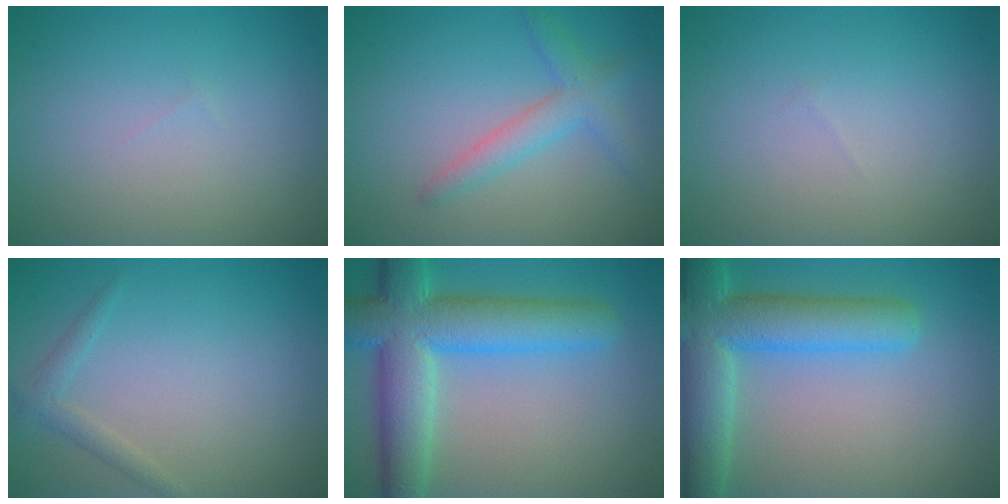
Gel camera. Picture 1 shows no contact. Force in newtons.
{"total": 2.9, "press": 2.9, "slide": 0.1}
{"total": 0.0}
{"total": 1.4, "press": 1.4, "slide": 0.1}
{"total": 9.5, "press": 9.4, "slide": 0.4}
{"total": 8.2, "press": 8.2, "slide": 0.5}